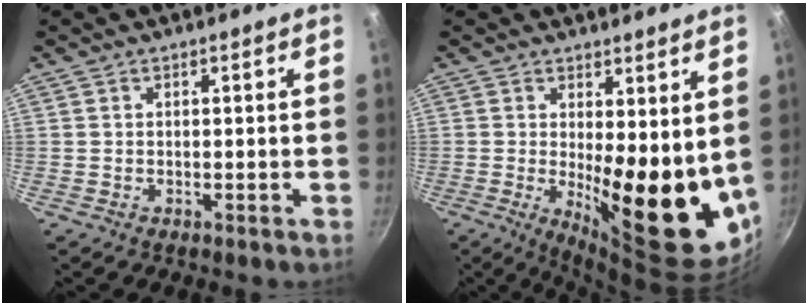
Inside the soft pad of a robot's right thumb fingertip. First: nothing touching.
{"total": 15.9, "force": [1.2, 5.3, 14.9], "torque": [-0.169, -0.042, 0.030]}